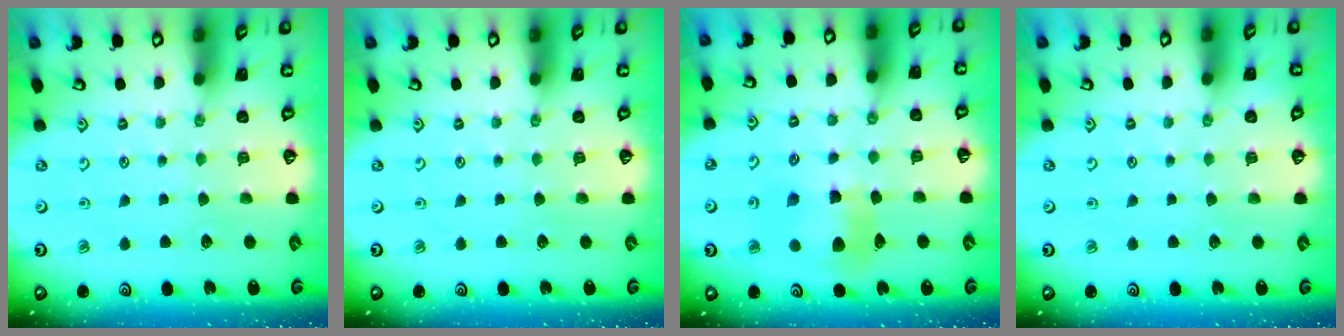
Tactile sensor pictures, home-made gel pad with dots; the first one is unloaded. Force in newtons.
{"total": 0.0}
{"total": 9.5, "press": 9.4, "slide": 1.1}
{"total": 0.0}